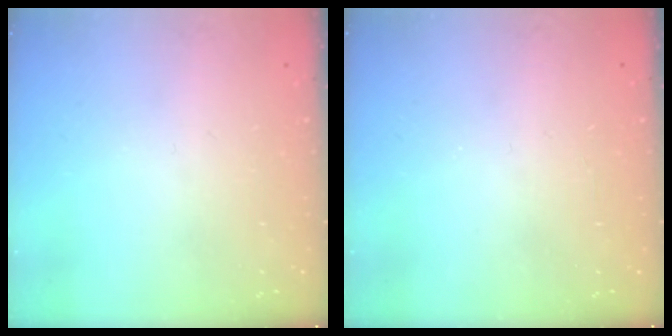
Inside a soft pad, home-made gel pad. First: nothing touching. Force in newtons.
{"total": 0.0}